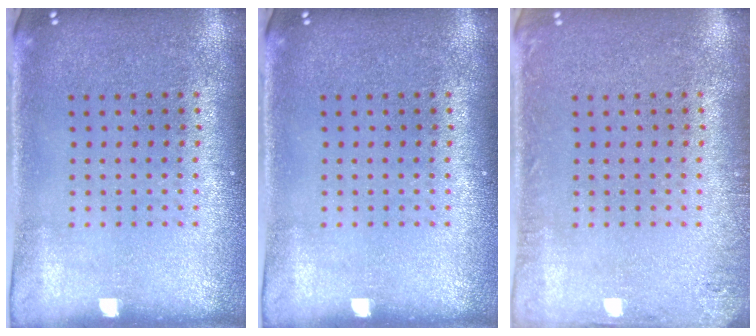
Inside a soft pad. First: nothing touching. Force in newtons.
{"total": 0.0}
{"total": 1.4, "press": 1.4, "slide": 0.1}